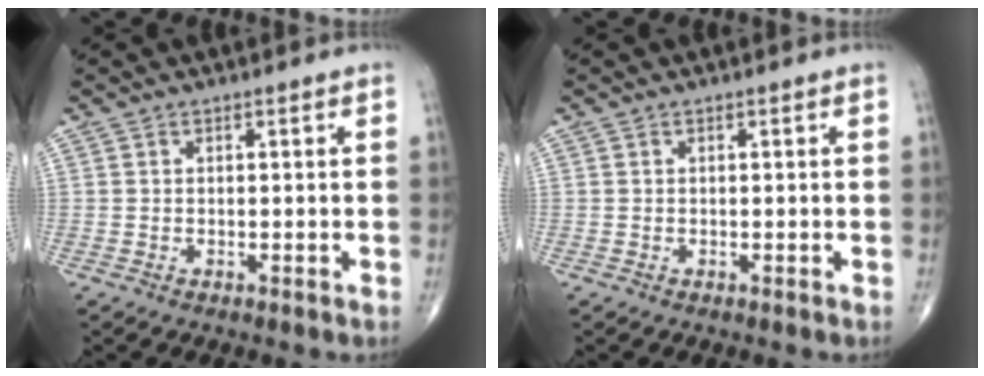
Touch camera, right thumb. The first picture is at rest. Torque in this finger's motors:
{"motor_torque": [0.00, 0.00, 0.00, 0.00, 0.00]}